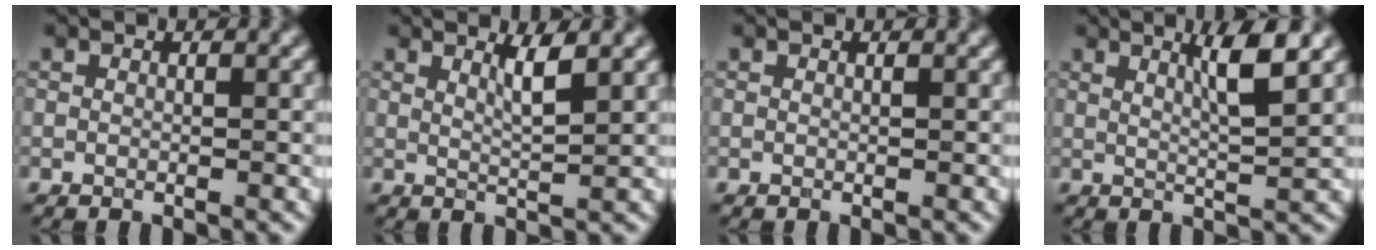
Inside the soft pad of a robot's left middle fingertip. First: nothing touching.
{"total": 2.4, "force": [1.2, 0.5, 2.0], "torque": [-0.028, -0.001, 0.019]}
{"total": 0.0}
{"total": 4.4, "force": [2.0, 0.6, 3.8], "torque": [-0.054, -0.001, 0.035]}